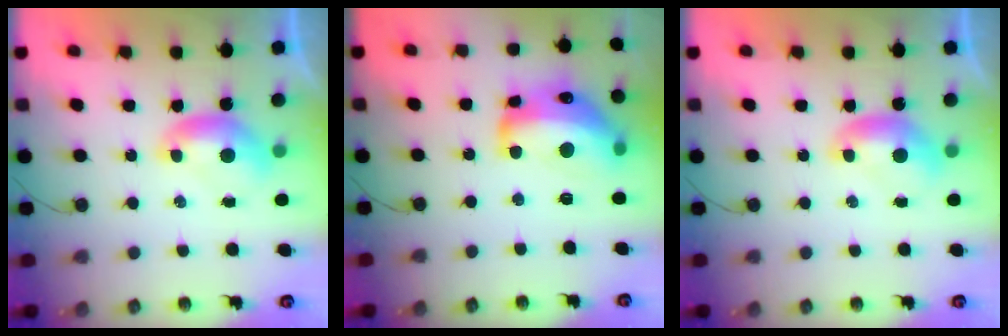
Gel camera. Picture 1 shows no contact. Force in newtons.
{"total": 14.9, "press": 14.8, "slide": 0.9}
{"total": 0.0}